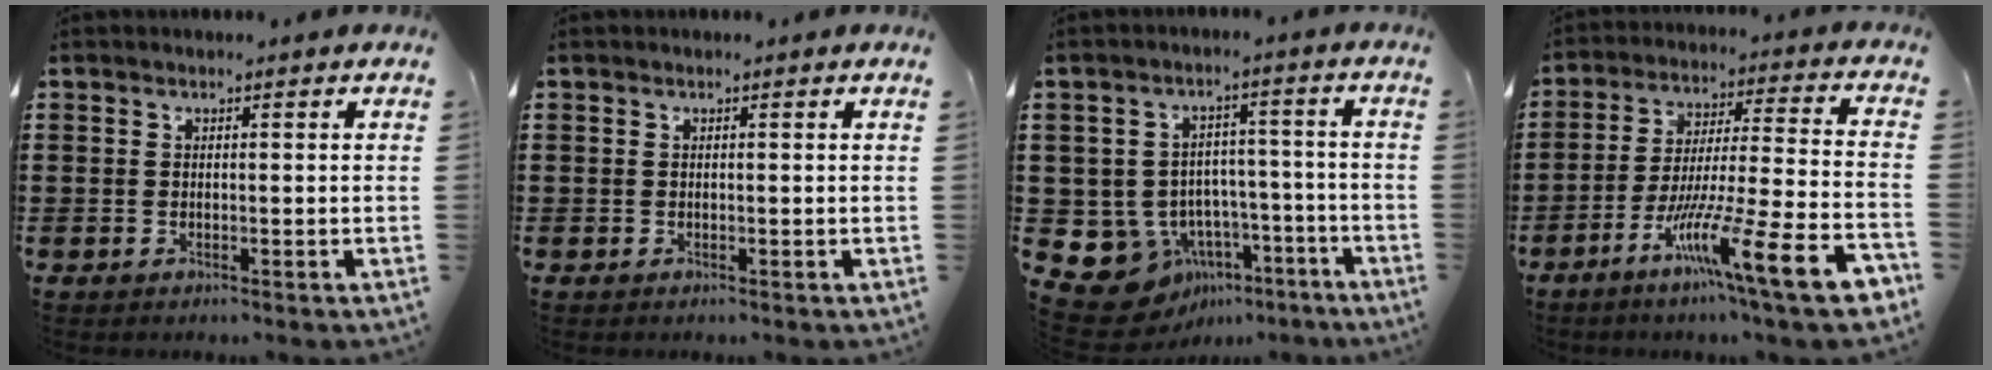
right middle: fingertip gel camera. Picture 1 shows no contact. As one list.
[{"total": 0.0}, {"total": 9.4, "force": [-6.4, 6.4, 2.1], "torque": [-0.068, 0.031, -0.120]}, {"total": 15.1, "force": [-8.9, 0.4, 12.2], "torque": [-0.205, -0.001, -0.158]}]